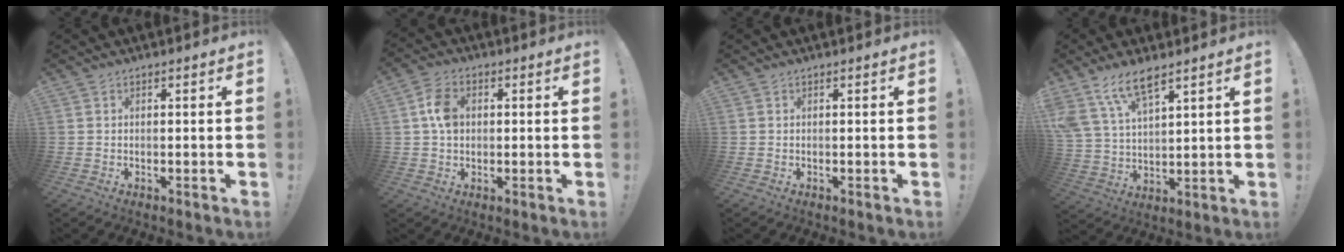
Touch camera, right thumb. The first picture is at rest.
{"total": 7.5, "force": [1.0, 5.4, 5.1], "torque": [-0.087, 0.003, 0.018]}
{"total": 0.0}
{"total": 11.1, "force": [8.3, 4.2, 6.2], "torque": [-0.126, -0.037, 0.157]}